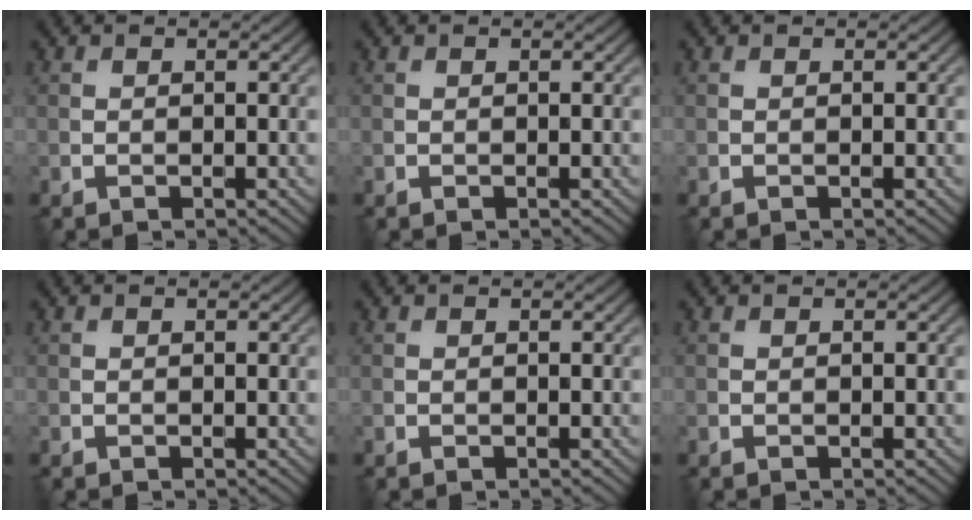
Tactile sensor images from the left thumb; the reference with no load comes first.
{"total": 0.0}
{"total": 0.0}
{"total": 0.0}
{"total": 0.0}
{"total": 0.0}